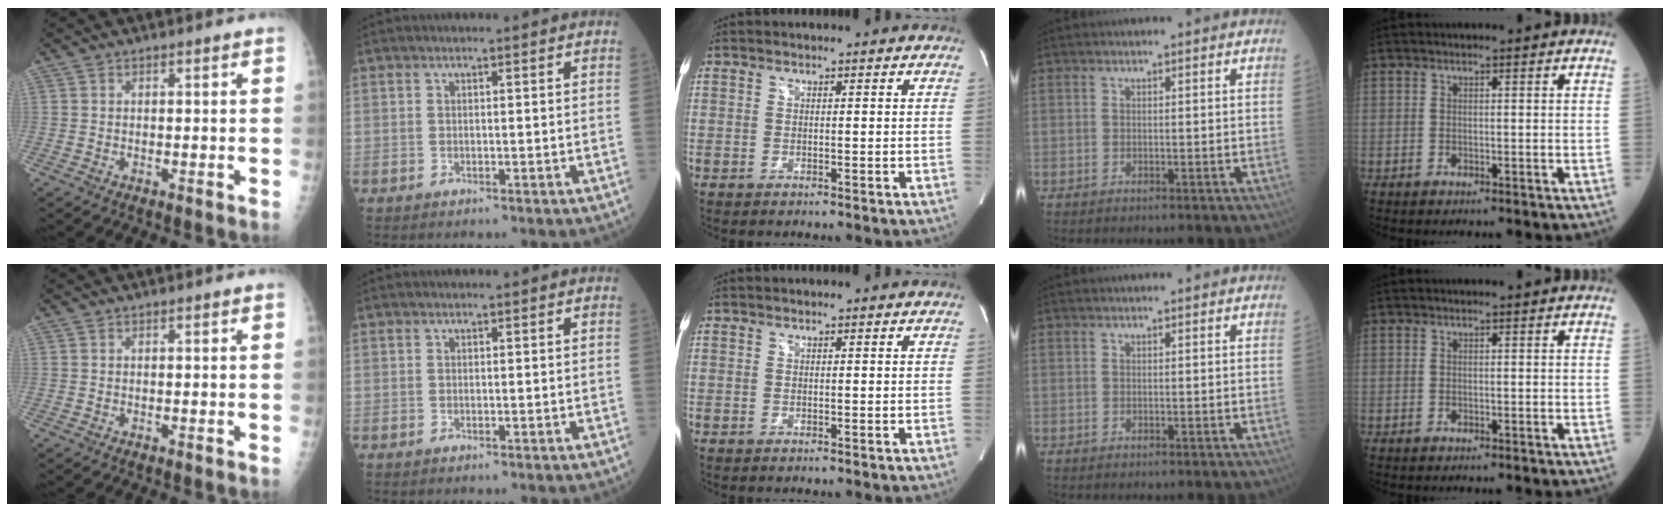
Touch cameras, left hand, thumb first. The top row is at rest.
{}